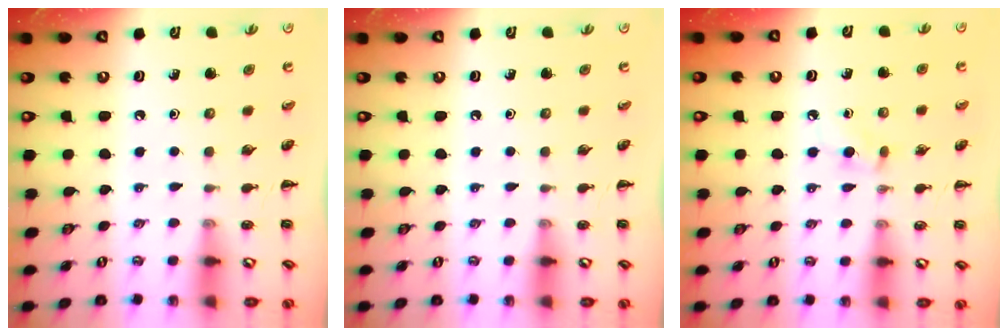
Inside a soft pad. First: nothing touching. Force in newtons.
{"total": 0.0}
{"total": 3.9, "press": 3.7, "slide": 1.2}